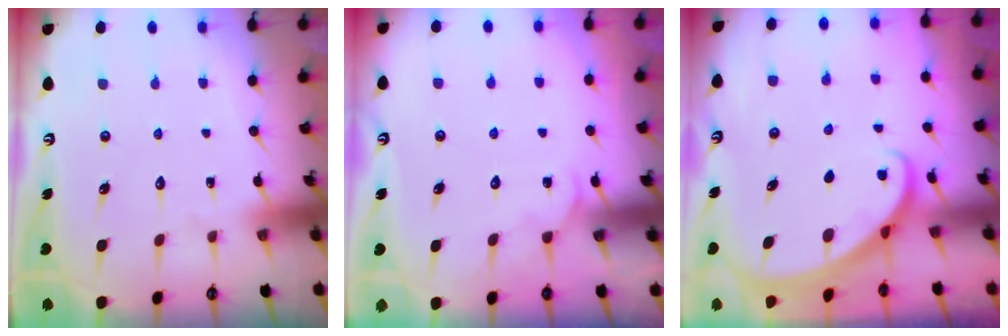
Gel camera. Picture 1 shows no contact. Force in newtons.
{"total": 4.8, "press": 4.8, "slide": 0.5}
{"total": 2.0, "press": 2.0, "slide": 0.0}